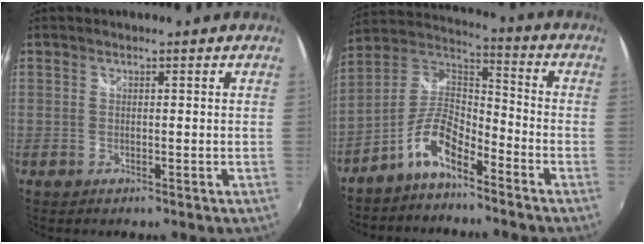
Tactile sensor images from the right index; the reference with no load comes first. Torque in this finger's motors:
{"motor_torque": [0.39, -0.40, 0.44, 0.11]}